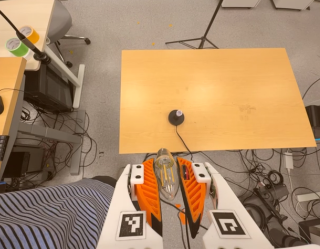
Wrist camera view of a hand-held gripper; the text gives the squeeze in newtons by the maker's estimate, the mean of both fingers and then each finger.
{"total": 20.6, "left": 23.3, "right": 18.0}